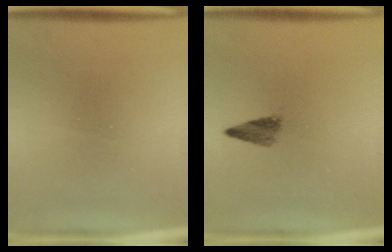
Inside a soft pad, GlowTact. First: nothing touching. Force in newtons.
{"total": 2.4}